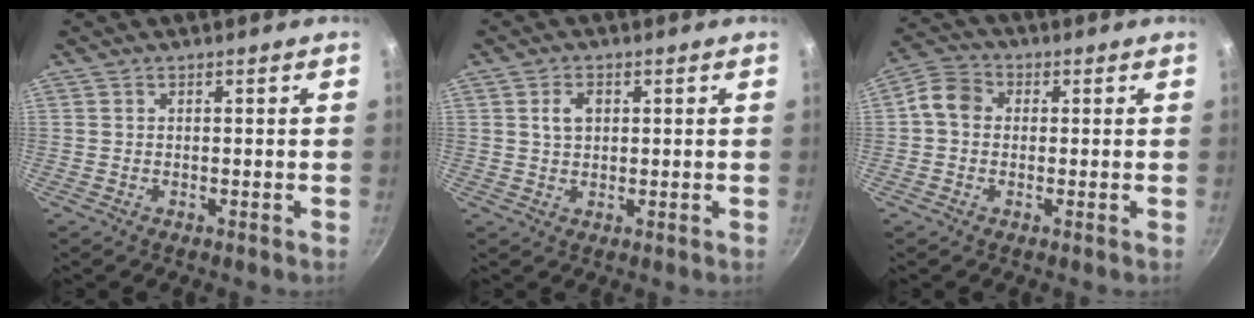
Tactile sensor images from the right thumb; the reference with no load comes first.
{"total": 3.5, "force": [0.9, 2.4, 2.3], "torque": [-0.030, 0.000, 0.017]}
{"total": 5.8, "force": [0.2, 4.9, 3.1], "torque": [-0.045, 0.014, -0.016]}